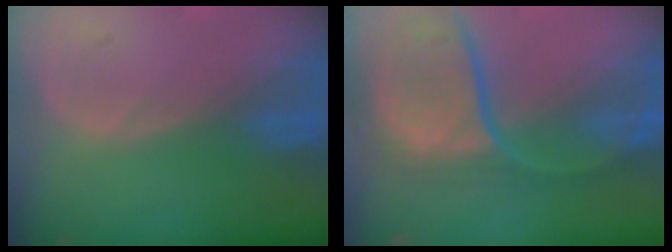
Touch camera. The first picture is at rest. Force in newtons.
{"total": 11.9, "press": 9.8, "slide": 6.7}